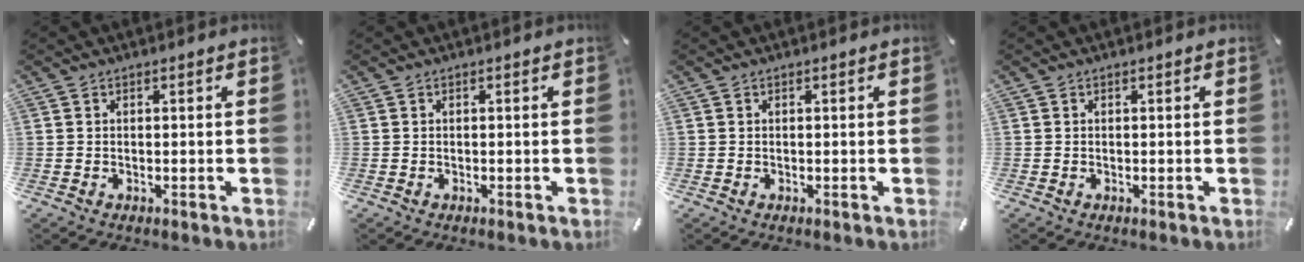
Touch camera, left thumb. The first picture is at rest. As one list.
[{"total": 0.0}, {"total": 0.0}, {"total": 0.0}]